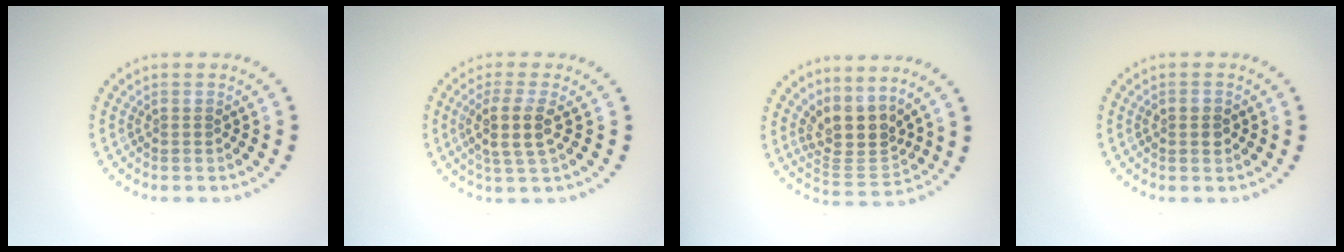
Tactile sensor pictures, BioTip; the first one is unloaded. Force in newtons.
{"total": 3.0, "press": 2.6, "slide": 1.6}
{"total": 4.0, "press": 2.9, "slide": 2.7}
{"total": 1.4, "press": 1.4, "slide": 0.1}